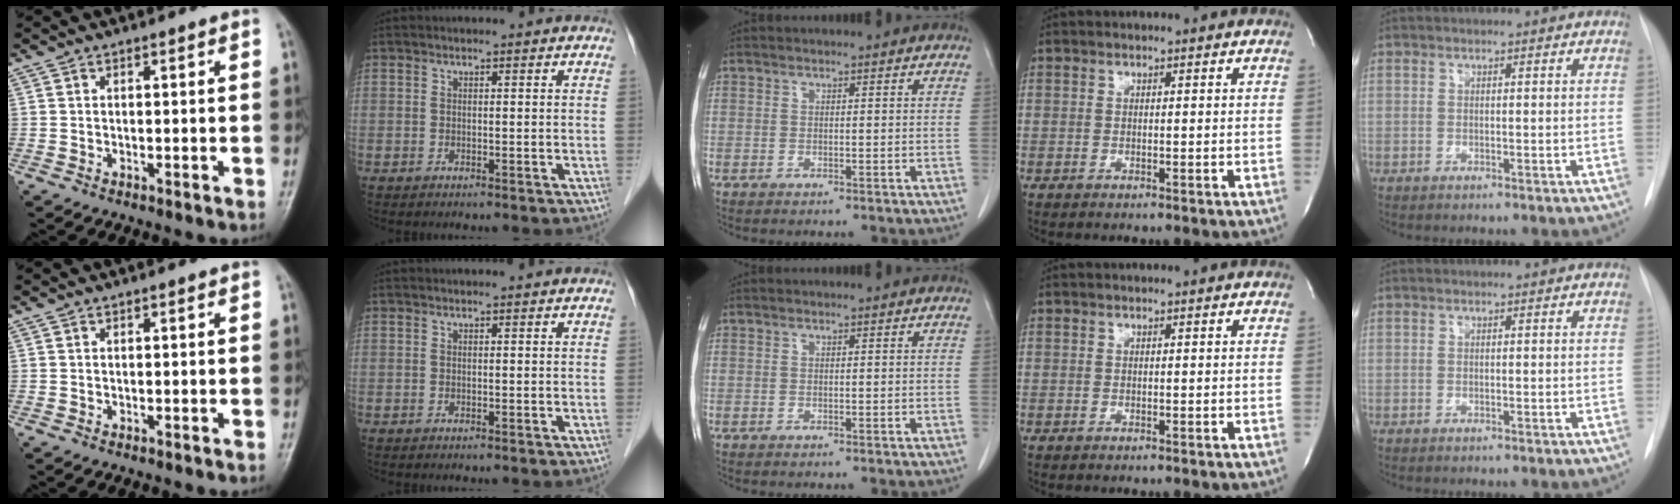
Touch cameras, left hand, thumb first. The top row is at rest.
{}